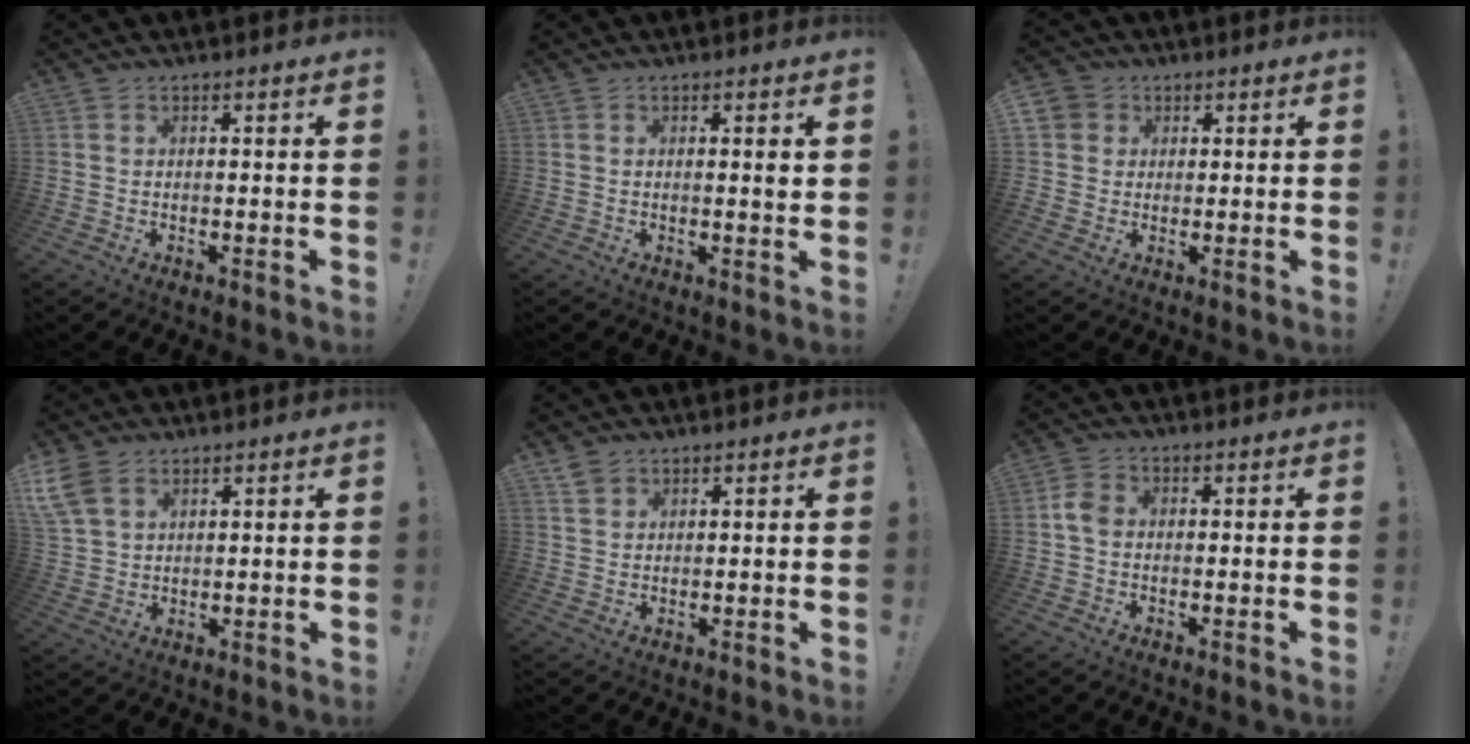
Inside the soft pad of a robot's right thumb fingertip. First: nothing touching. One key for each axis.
{"total": 1.9, "fx": 0.9, "fy": -0.1, "fz": 1.7, "tx": -0.018, "ty": -0.006, "tz": 0.010}
{"total": 4.7, "fx": 1.3, "fy": 4.4, "fz": 1.1, "tx": -0.020, "ty": -0.003, "tz": 0.026}
{"total": 7.7, "fx": 4.3, "fy": 4.9, "fz": 4.0, "tx": -0.086, "ty": -0.013, "tz": 0.086}
{"total": 2.6, "fx": 2.1, "fy": 1.2, "fz": 0.7, "tx": -0.001, "ty": -0.017, "tz": 0.039}
{"total": 4.4, "fx": -0.3, "fy": 3.1, "fz": 3.1, "tx": -0.056, "ty": 0.009, "tz": -0.004}